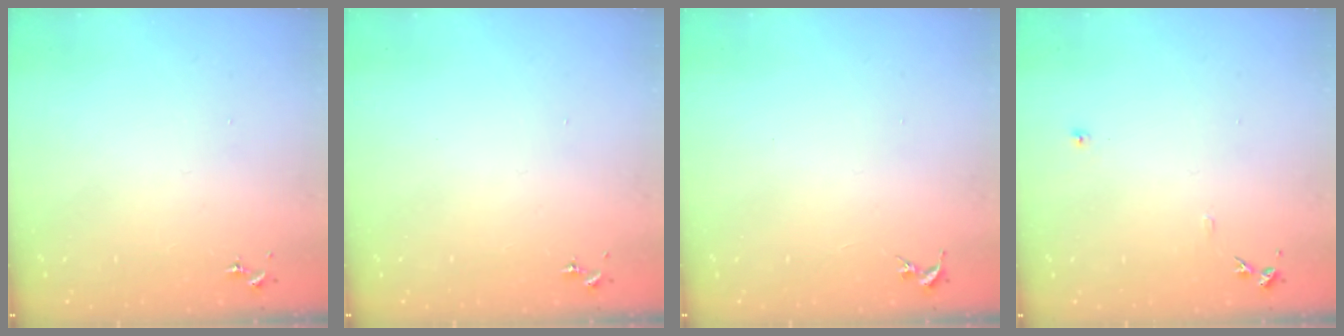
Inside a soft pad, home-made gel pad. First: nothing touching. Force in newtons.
{"total": 0.0}
{"total": 0.0}
{"total": 6.5, "press": 6.5, "slide": 0.7}